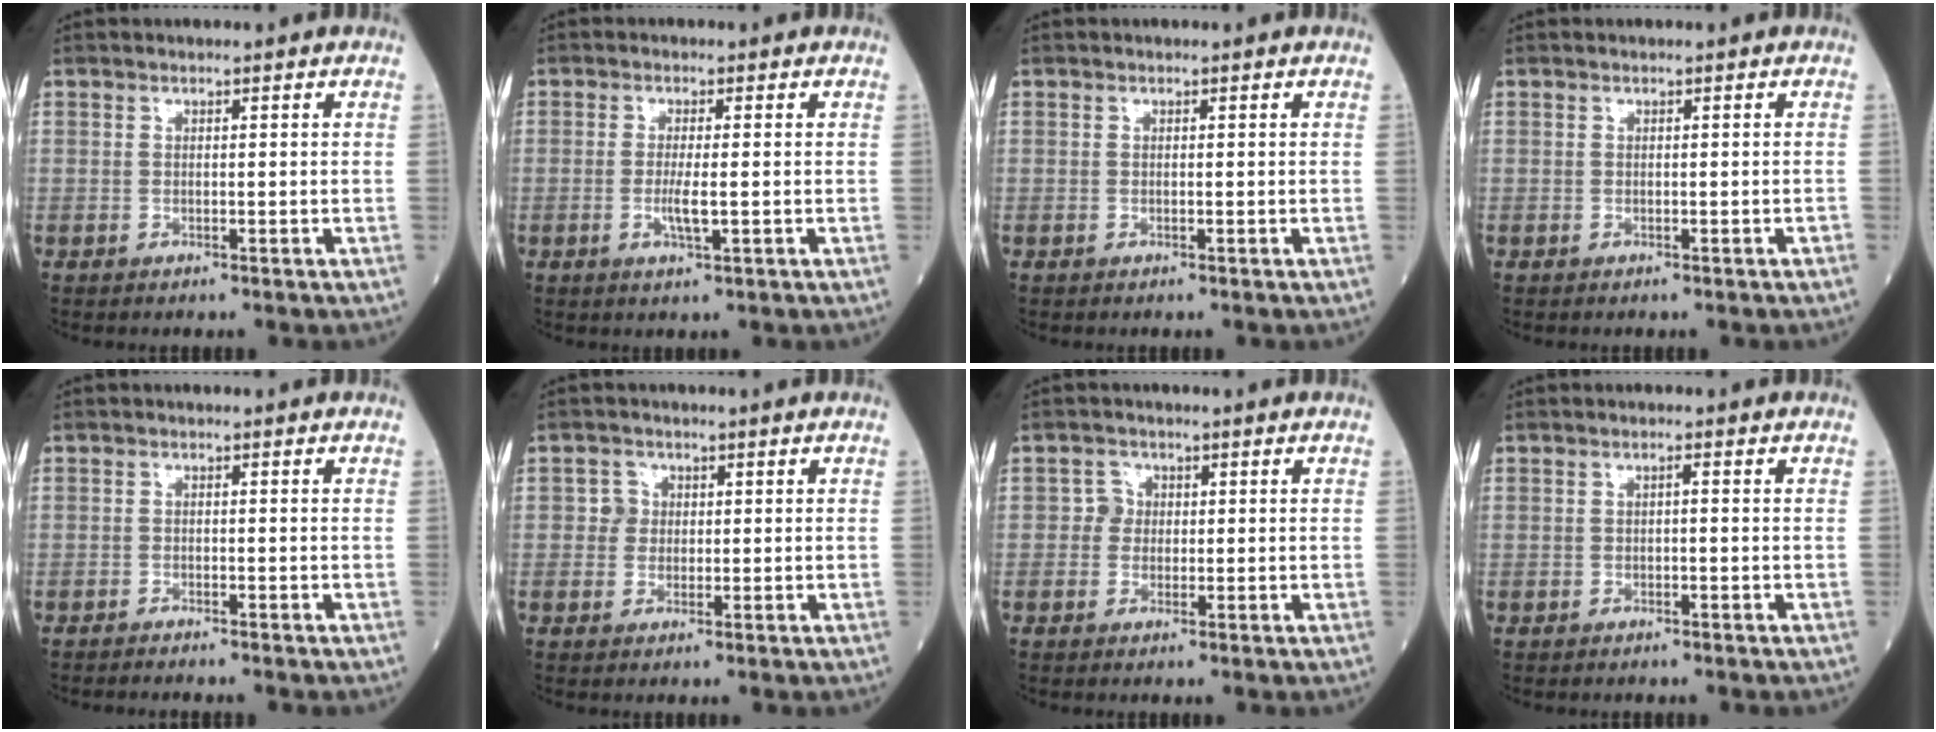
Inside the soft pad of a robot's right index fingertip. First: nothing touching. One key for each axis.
{"total": 3.0, "fx": -0.6, "fy": 0.1, "fz": 2.9, "tx": -0.061, "ty": -0.005, "tz": -0.012}
{"total": 0.0}
{"total": 0.0}
{"total": 1.7, "fx": -1.6, "fy": -0.3, "fz": 0.5, "tx": -0.010, "ty": -0.001, "tz": -0.025}
{"total": 2.1, "fx": 0.4, "fy": 2.0, "fz": 0.3, "tx": 0.001, "ty": 0.002, "tz": 0.003}
{"total": 1.8, "fx": 0.2, "fy": 1.7, "fz": 0.4, "tx": 0.001, "ty": 0.003, "tz": -0.001}
{"total": 0.6, "fx": 0.0, "fy": 0.0, "fz": 0.6, "tx": -0.010, "ty": 0.002, "tz": 0.000}